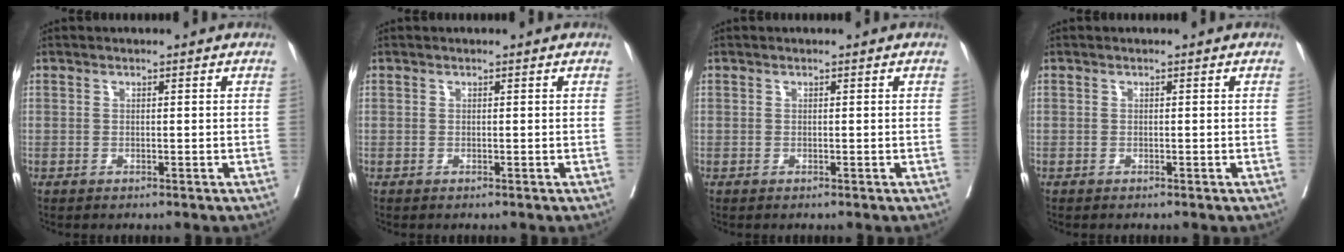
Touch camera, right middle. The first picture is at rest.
{"total": 0.0}
{"total": 0.0}
{"total": 0.0}